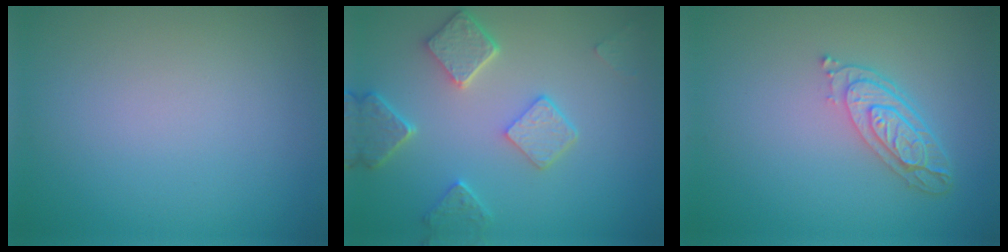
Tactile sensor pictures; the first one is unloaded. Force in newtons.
{"total": 4.6, "press": 3.6, "slide": 2.8}
{"total": 3.9, "press": 2.9, "slide": 2.6}